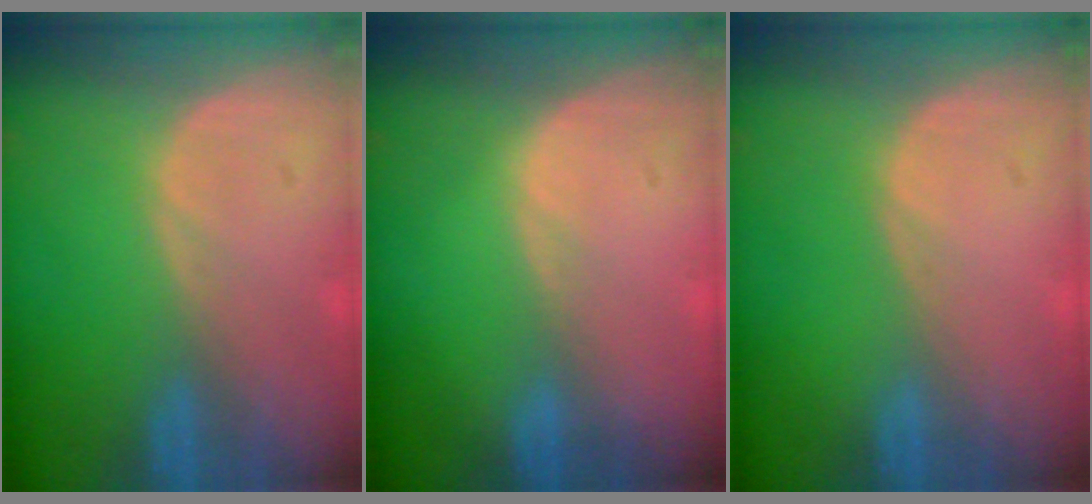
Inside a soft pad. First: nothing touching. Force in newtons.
{"total": 0.5, "press": 0.3, "slide": 0.4}
{"total": 0.0}